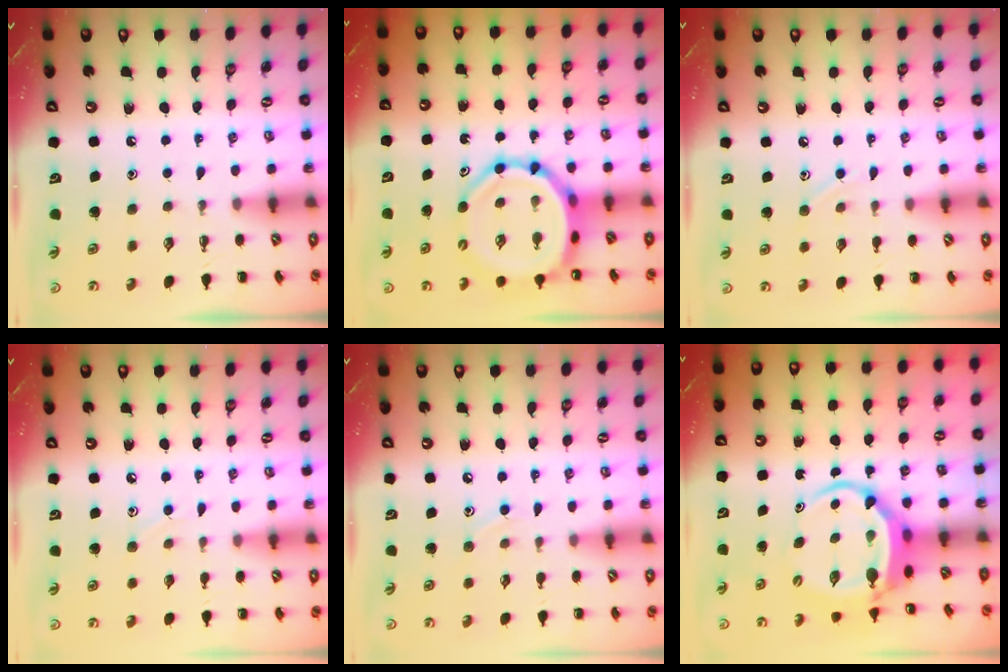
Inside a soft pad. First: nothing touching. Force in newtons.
{"total": 12.2, "press": 11.6, "slide": 3.7}
{"total": 5.2, "press": 5.0, "slide": 1.5}
{"total": 4.0, "press": 3.7, "slide": 1.4}
{"total": 5.7, "press": 5.4, "slide": 1.9}
{"total": 5.9, "press": 5.8, "slide": 1.1}